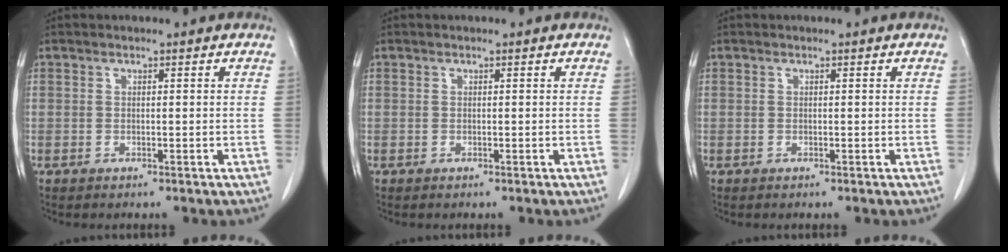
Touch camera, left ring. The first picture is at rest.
{"total": 0.0}
{"total": 0.0}